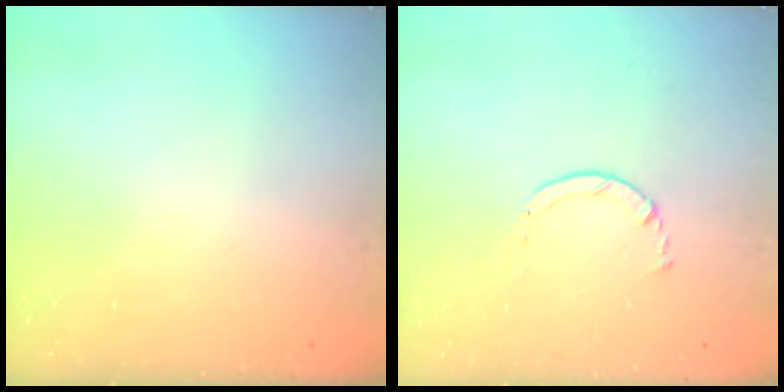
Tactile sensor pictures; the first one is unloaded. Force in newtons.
{"total": 1.7, "press": 1.6, "slide": 0.2}